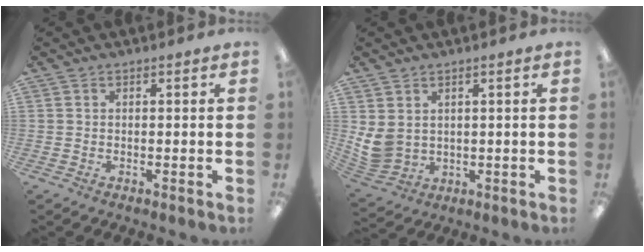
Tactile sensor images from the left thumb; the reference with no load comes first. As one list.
[{"total": 5.9, "force": [2.2, 4.7, 2.9], "torque": [-0.072, -0.016, 0.042]}]